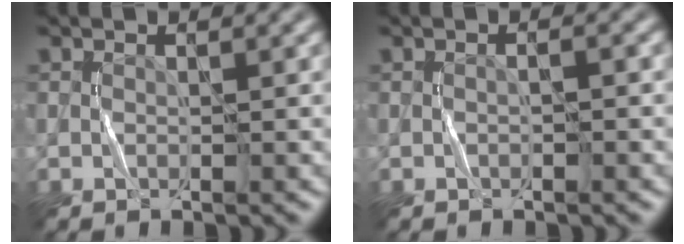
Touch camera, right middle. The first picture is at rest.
{"total": 0.9, "force": [0.1, 0.3, 0.8], "torque": [-0.006, -0.006, -0.003]}